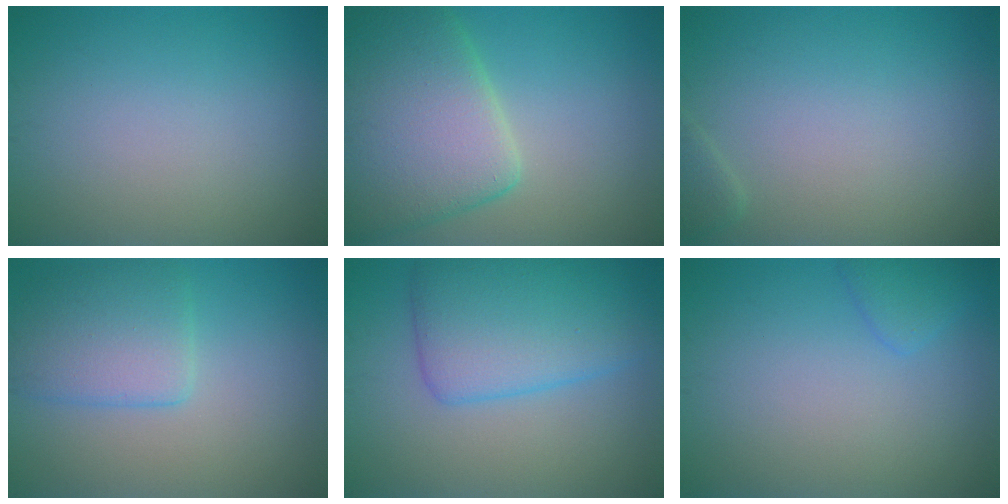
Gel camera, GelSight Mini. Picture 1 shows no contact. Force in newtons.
{"total": 9.5, "press": 9.4, "slide": 0.5}
{"total": 0.9, "press": 0.9, "slide": 0.1}
{"total": 4.4, "press": 4.4, "slide": 0.2}
{"total": 6.9, "press": 6.9, "slide": 0.1}
{"total": 1.5, "press": 1.5, "slide": 0.1}